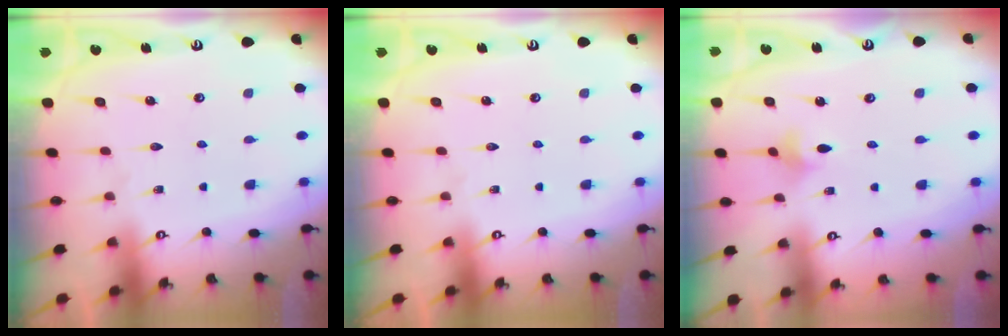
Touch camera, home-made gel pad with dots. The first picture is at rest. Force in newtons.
{"total": 0.0}
{"total": 3.5, "press": 3.5, "slide": 0.5}